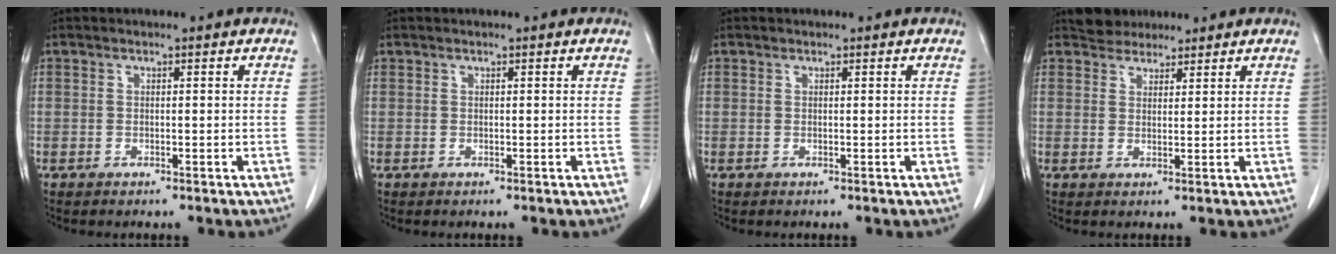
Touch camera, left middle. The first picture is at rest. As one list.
[{"total": 0.0}, {"total": 0.0}, {"total": 3.5, "force": [3.1, 1.6, 0.3], "torque": [-0.007, 0.014, 0.053]}]